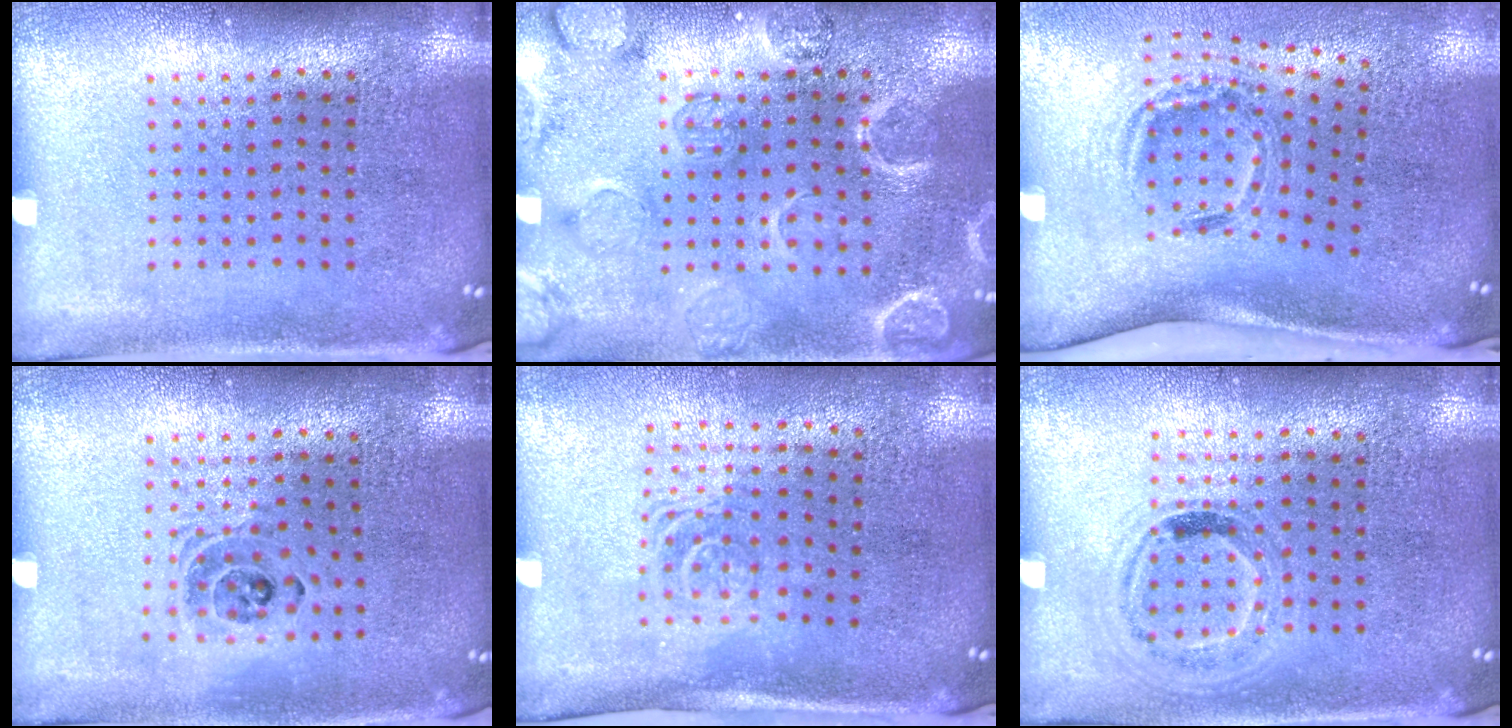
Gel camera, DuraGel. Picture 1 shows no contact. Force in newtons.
{"total": 2.3, "press": 2.3, "slide": 0.4}
{"total": 1.7, "press": 1.2, "slide": 1.3}
{"total": 1.2, "press": 1.1, "slide": 0.6}
{"total": 1.6, "press": 1.3, "slide": 1.0}
{"total": 1.0, "press": 0.9, "slide": 0.3}